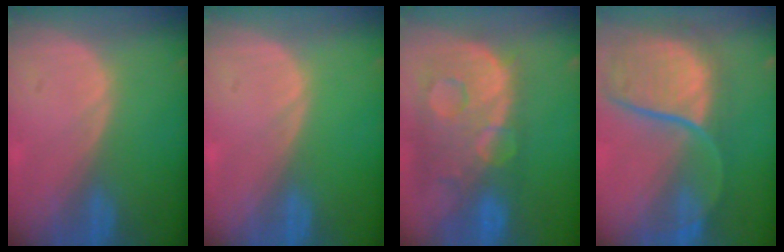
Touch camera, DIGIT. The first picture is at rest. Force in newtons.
{"total": 0.0}
{"total": 13.6, "press": 11.1, "slide": 8.0}
{"total": 12.1, "press": 9.8, "slide": 7.1}